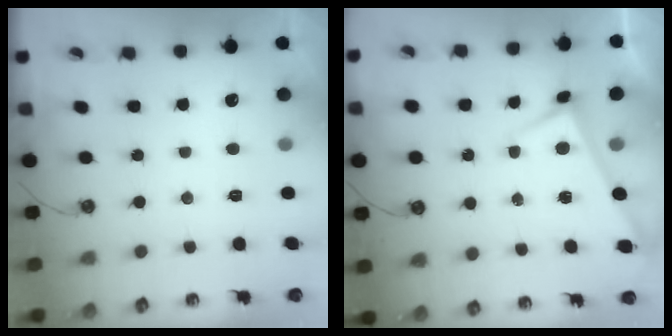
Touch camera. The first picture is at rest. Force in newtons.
{"total": 3.1, "press": 3.1, "slide": 0.2}